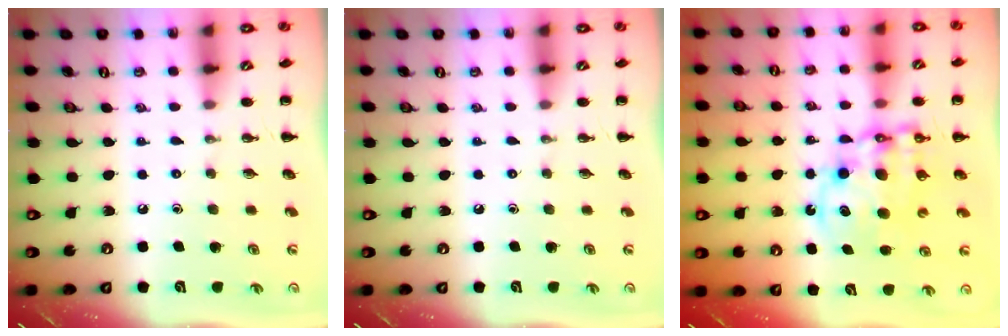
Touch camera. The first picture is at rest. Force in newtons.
{"total": 0.0}
{"total": 12.4, "press": 12.1, "slide": 2.9}